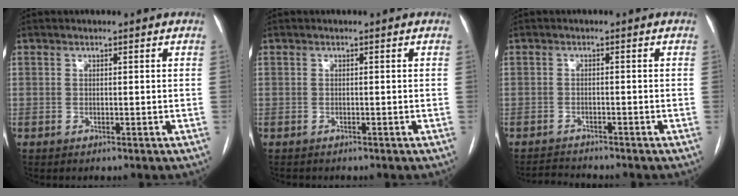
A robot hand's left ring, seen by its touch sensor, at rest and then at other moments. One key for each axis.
{"total": 1.2, "fx": -1.0, "fy": 0.4, "fz": 0.3, "tx": -0.007, "ty": -0.003, "tz": -0.011}
{"total": 2.6, "fx": -2.6, "fy": -0.3, "fz": -0.1, "tx": -0.001, "ty": -0.015, "tz": -0.044}